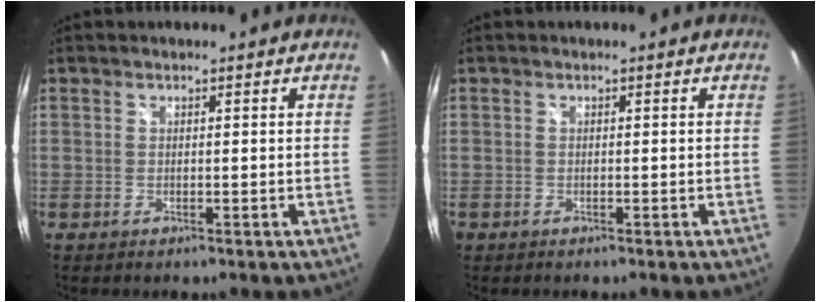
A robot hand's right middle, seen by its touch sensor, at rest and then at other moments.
{"total": 0.5, "force": [-0.3, 0.4, 0.0], "torque": [-0.002, -0.003, -0.007]}